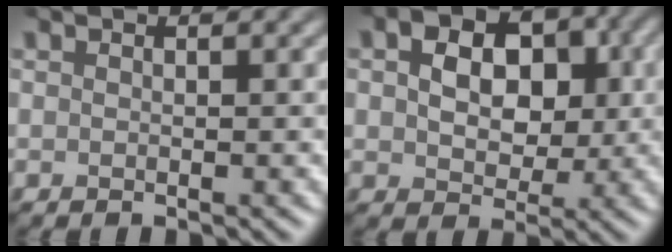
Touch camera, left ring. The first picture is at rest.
{"total": 7.2, "force": [1.3, 5.1, 4.9], "torque": [-0.086, 0.004, 0.014]}